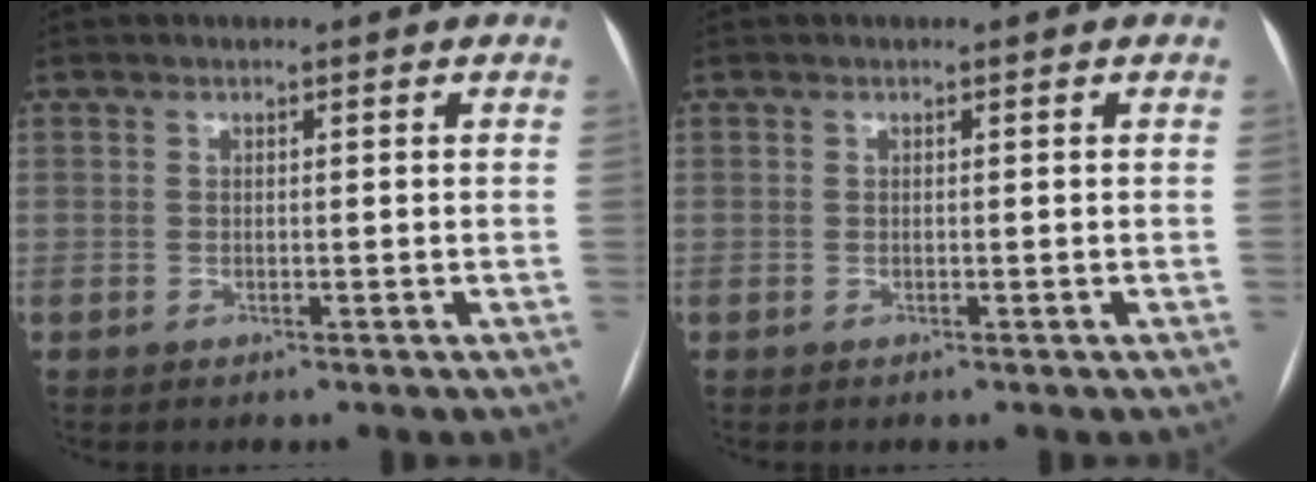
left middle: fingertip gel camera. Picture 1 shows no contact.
{"total": 0.0}